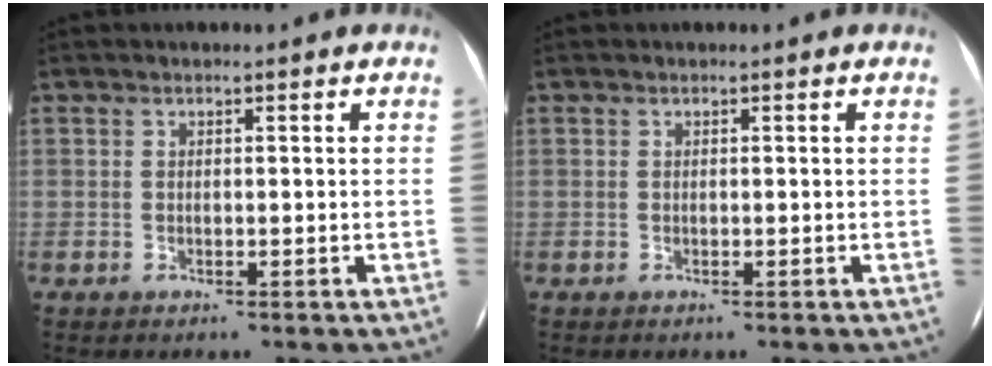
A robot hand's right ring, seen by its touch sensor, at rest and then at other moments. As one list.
[{"total": 0.0}]